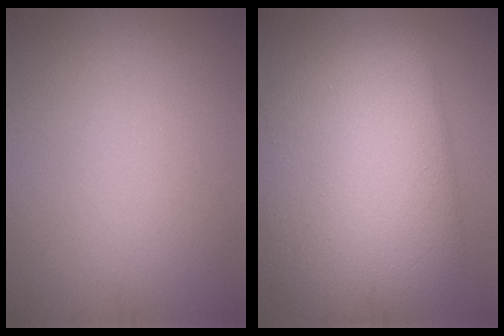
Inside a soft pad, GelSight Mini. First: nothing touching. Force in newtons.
{"total": 11.6, "press": 11.6, "slide": 0.5}